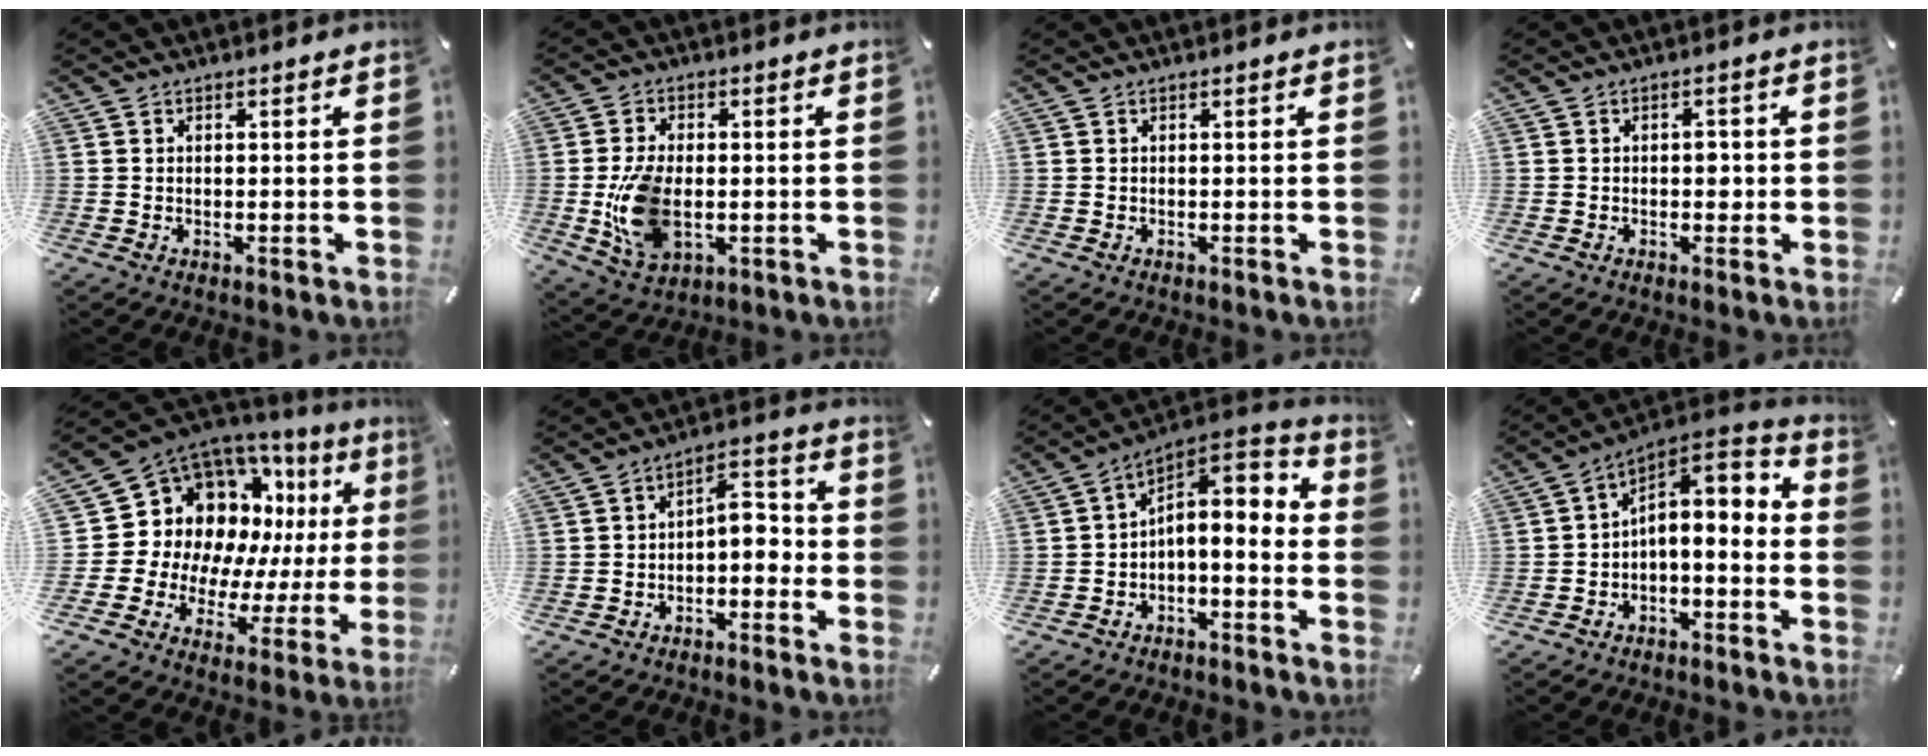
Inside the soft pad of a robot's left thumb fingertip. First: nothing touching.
{"total": 11.4, "force": [-1.5, 7.1, 8.7], "torque": [-0.194, -0.011, -0.024]}
{"total": 0.0}
{"total": 2.3, "force": [-0.1, 1.6, 1.6], "torque": [-0.016, -0.002, -0.009]}
{"total": 15.1, "force": [7.2, 11.7, 6.2], "torque": [-0.092, -0.092, 0.149]}
{"total": 6.4, "force": [-1.7, 3.9, 4.9], "torque": [-0.072, 0.010, -0.035]}
{"total": 5.5, "force": [0.1, 3.8, 4.0], "torque": [-0.046, -0.022, -0.005]}
{"total": 5.3, "force": [0.1, 3.8, 3.7], "torque": [-0.044, -0.025, -0.005]}